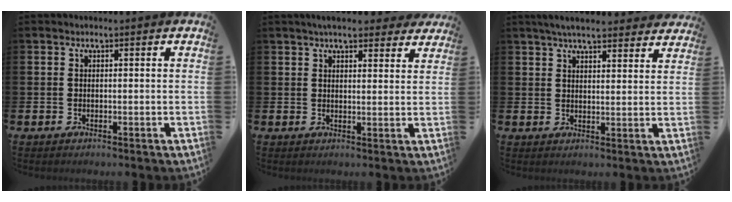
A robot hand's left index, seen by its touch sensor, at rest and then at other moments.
{"total": 5.0, "force": [4.5, 1.2, 1.9], "torque": [-0.035, -0.013, 0.080]}
{"total": 5.2, "force": [4.9, 0.7, 1.7], "torque": [-0.038, -0.017, 0.087]}